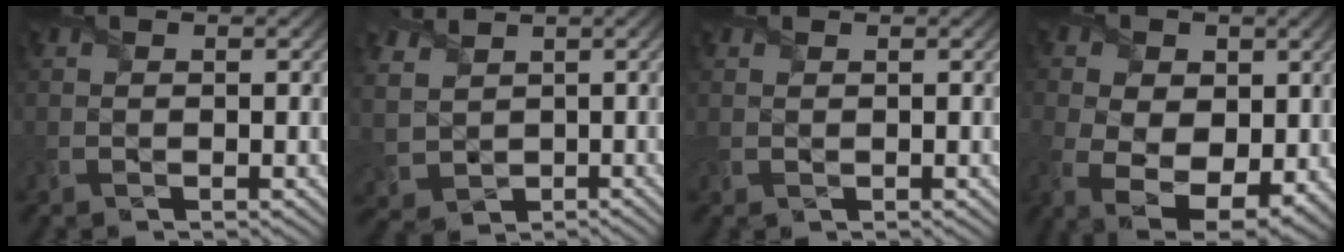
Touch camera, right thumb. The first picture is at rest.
{"total": 4.8, "force": [1.9, 4.1, 1.8], "torque": [-0.091, 0.001, 0.033]}
{"total": 0.7, "force": [0.5, 0.4, -0.1], "torque": [-0.006, -0.001, 0.008]}
{"total": 10.5, "force": [-0.7, 7.6, 7.3], "torque": [-0.168, -0.021, 0.003]}